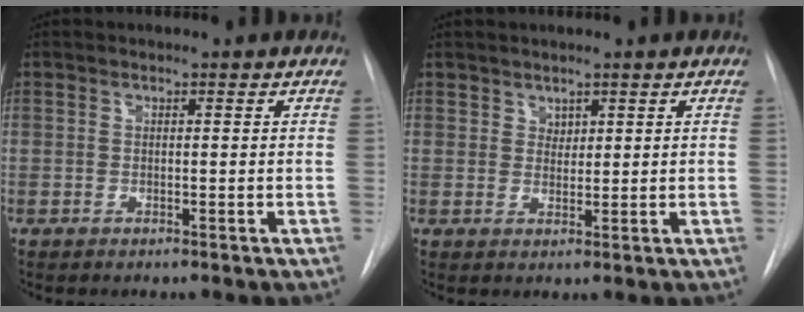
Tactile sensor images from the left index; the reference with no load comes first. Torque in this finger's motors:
{"motor_torque": [0.11, 0.25, -0.05, -0.01]}